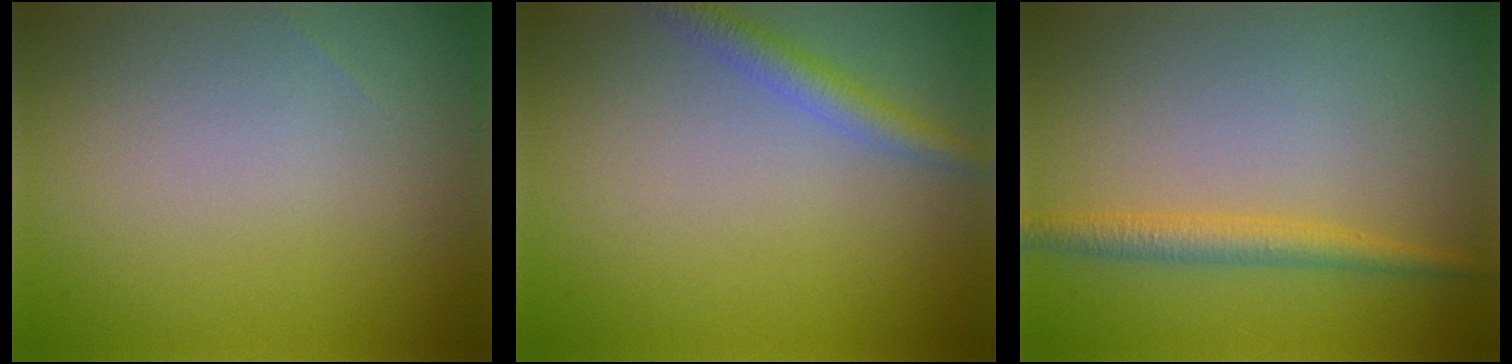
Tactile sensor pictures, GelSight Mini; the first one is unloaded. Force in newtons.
{"total": 2.4, "press": 2.4, "slide": 0.0}
{"total": 2.4, "press": 2.4, "slide": 0.1}